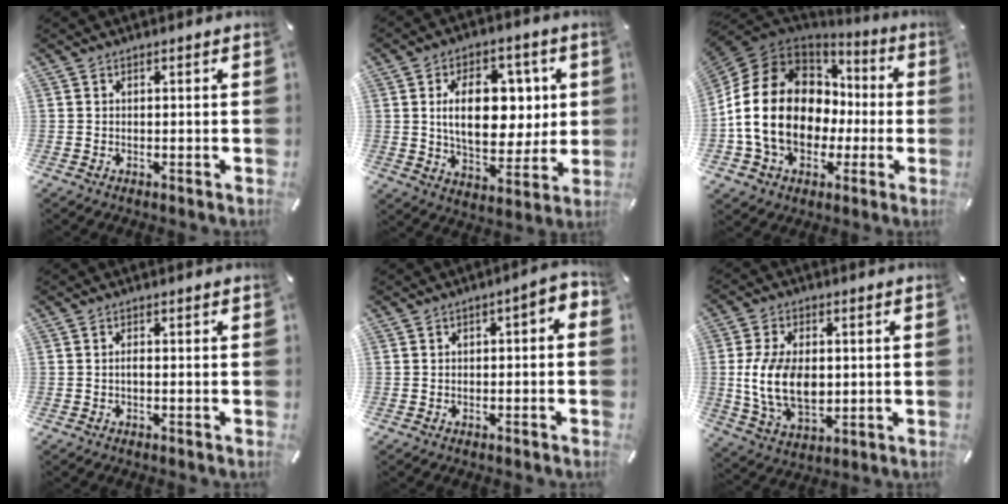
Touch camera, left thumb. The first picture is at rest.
{"total": 16.5, "force": [3.2, 10.6, 12.2], "torque": [-0.191, 0.000, 0.055]}
{"total": 18.8, "force": [-2.2, 14.8, 11.4], "torque": [-0.257, 0.013, -0.036]}
{"total": 1.0, "force": [-0.2, 0.3, 1.0], "torque": [-0.021, 0.000, -0.004]}
{"total": 3.9, "force": [-1.3, 1.9, 3.1], "torque": [-0.048, 0.015, -0.028]}
{"total": 14.0, "force": [0.2, 9.3, 10.5], "torque": [-0.221, -0.002, 0.003]}